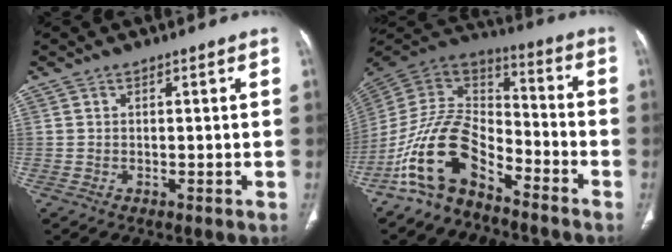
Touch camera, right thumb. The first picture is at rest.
{"total": 15.3, "force": [-9.7, 7.7, 9.0], "torque": [-0.151, 0.090, -0.194]}